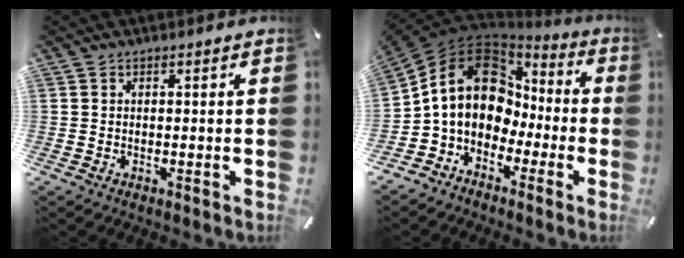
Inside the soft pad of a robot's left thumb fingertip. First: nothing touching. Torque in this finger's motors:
{"motor_torque": [1.01, 3.36, 0.92, -0.22, 0.33]}